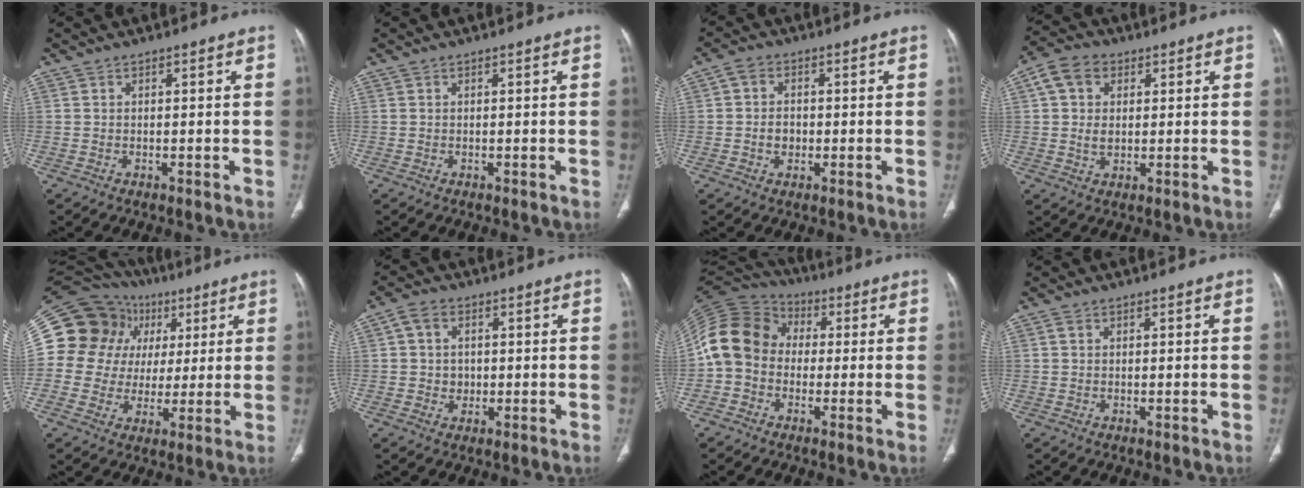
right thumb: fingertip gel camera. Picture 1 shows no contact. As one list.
[{"total": 0.0}, {"total": 4.4, "force": [-0.6, 3.6, 2.5], "torque": [-0.034, 0.008, -0.013]}, {"total": 7.8, "force": [2.0, 5.8, 4.9], "torque": [-0.082, 0.005, 0.032]}, {"total": 19.9, "force": [5.4, 17.9, 6.9], "torque": [-0.098, 0.050, 0.100]}, {"total": 5.0, "force": [0.6, 4.2, 2.8], "torque": [-0.033, 0.001, 0.008]}, {"total": 13.4, "force": [-0.5, 11.3, 7.2], "torque": [-0.135, 0.039, -0.026]}, {"total": 0.7, "force": [0.2, 0.5, 0.4], "torque": [-0.007, 0.003, 0.004]}]